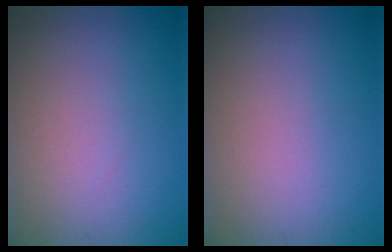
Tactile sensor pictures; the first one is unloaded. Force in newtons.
{"total": 0.0}